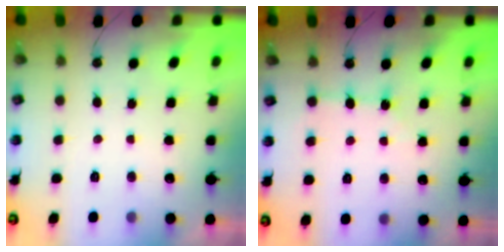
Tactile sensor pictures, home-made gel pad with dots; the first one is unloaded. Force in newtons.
{"total": 2.1, "press": 2.1, "slide": 0.3}